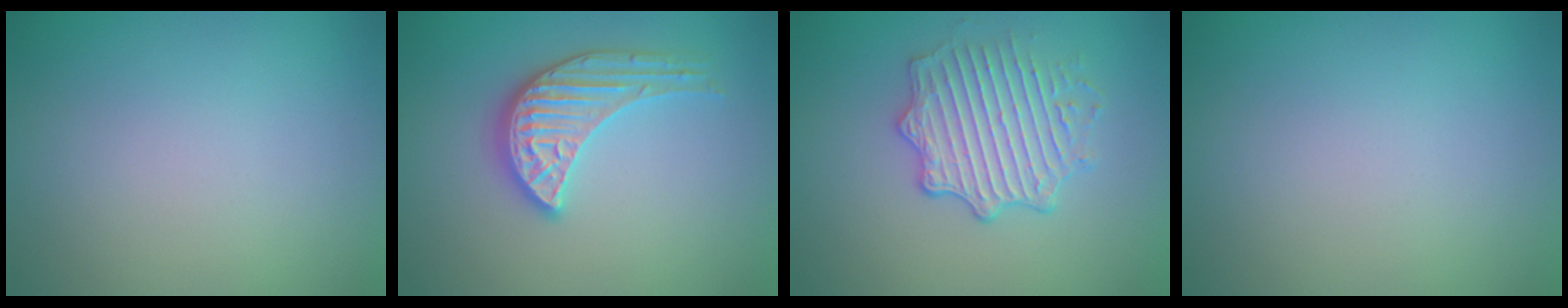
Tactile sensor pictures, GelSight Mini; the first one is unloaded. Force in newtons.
{"total": 3.9, "press": 3.5, "slide": 1.6}
{"total": 4.2, "press": 3.8, "slide": 1.8}
{"total": 0.0}